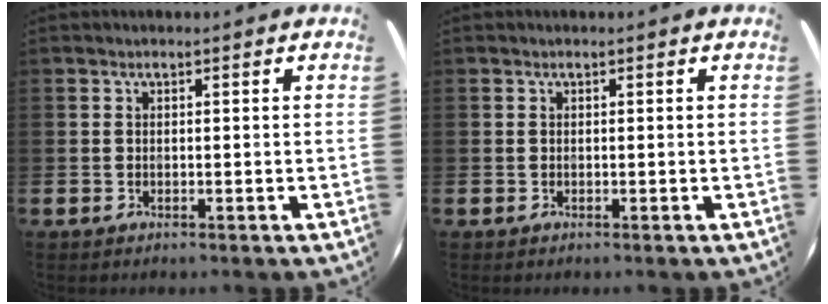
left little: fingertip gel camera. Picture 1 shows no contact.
{"total": 0.0}